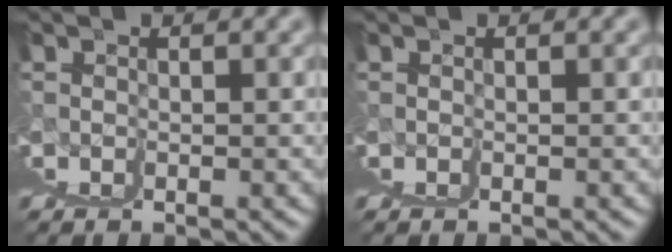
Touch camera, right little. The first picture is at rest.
{"total": 0.0}